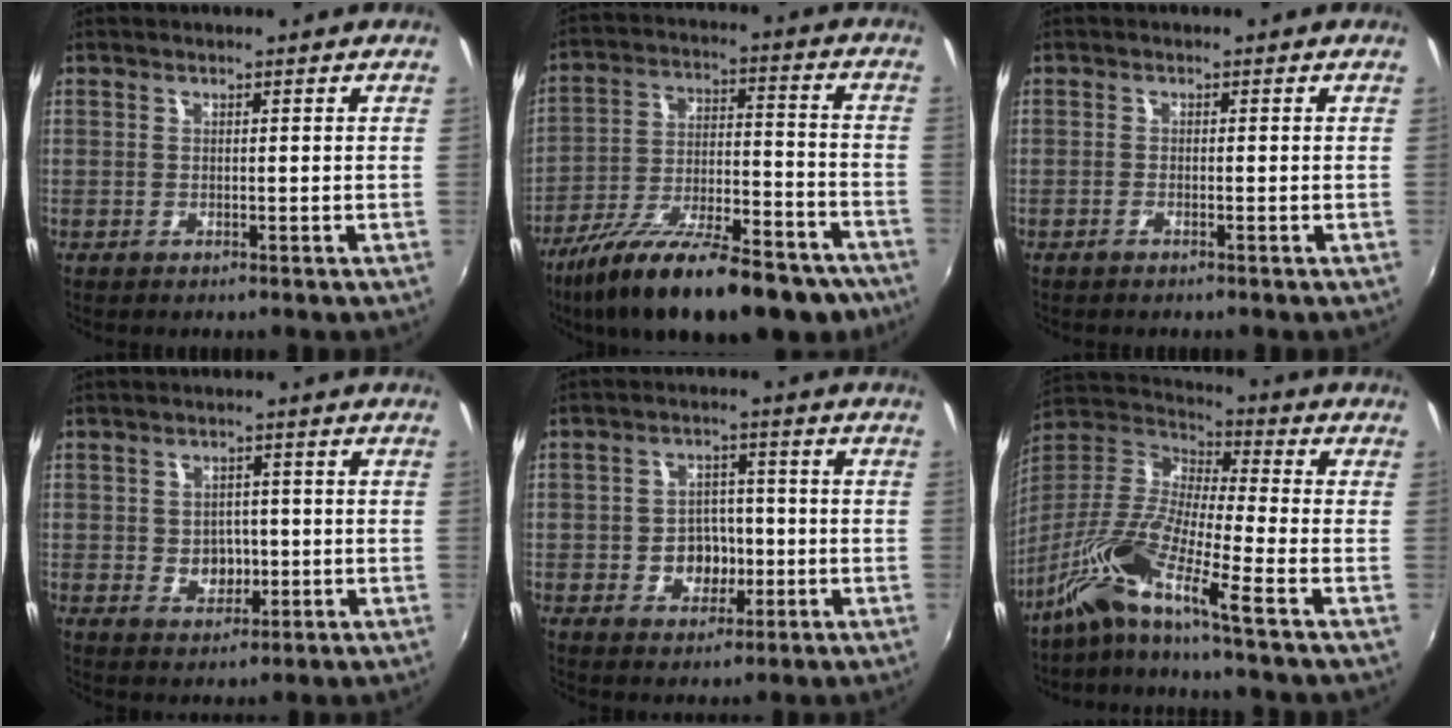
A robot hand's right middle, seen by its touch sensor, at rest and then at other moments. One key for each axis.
{"total": 26.2, "fx": -19.6, "fy": 8.2, "fz": 15.3, "tx": -0.261, "ty": -0.039, "tz": -0.289}
{"total": 0.8, "fx": -0.7, "fy": 0.0, "fz": 0.5, "tx": -0.012, "ty": -0.001, "tz": -0.017}
{"total": 4.3, "fx": -0.5, "fy": 3.7, "fz": 2.2, "tx": -0.038, "ty": 0.002, "tz": -0.002}
{"total": 6.0, "fx": -1.6, "fy": 5.0, "fz": 3.1, "tx": -0.059, "ty": 0.011, "tz": -0.018}
{"total": 11.7, "fx": -7.9, "fy": -0.2, "fz": 8.7, "tx": -0.168, "ty": -0.004, "tz": -0.168}